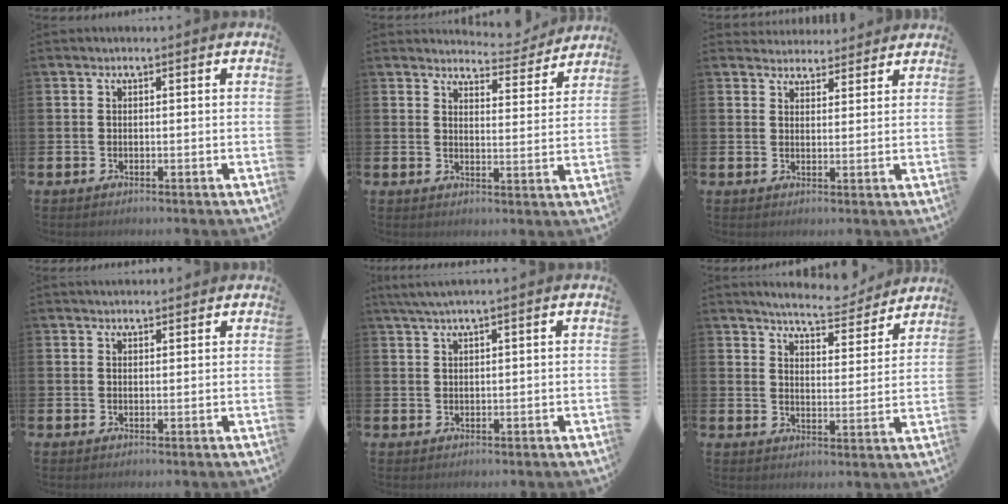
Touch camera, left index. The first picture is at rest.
{"total": 4.7, "force": [4.6, 0.8, 0.3], "torque": [-0.002, -0.039, 0.077]}
{"total": 3.5, "force": [3.3, 1.0, -0.3], "torque": [0.000, -0.018, 0.061]}
{"total": 1.8, "force": [1.8, 0.5, 0.2], "torque": [0.006, -0.005, 0.030]}
{"total": 2.4, "force": [1.8, -0.1, 1.7], "torque": [-0.037, 0.004, 0.033]}
{"total": 6.4, "force": [6.2, 0.6, 1.2], "torque": [-0.034, -0.043, 0.107]}